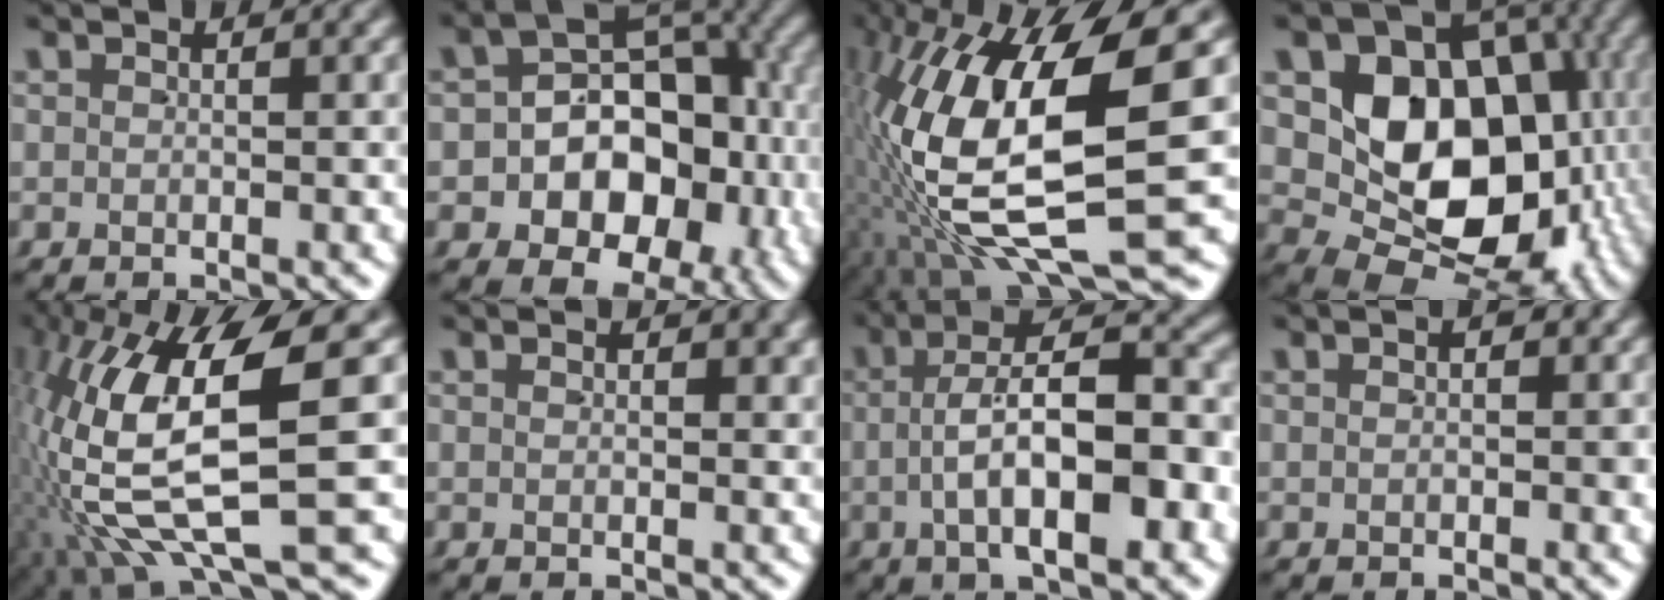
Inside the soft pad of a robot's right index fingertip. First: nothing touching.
{"total": 13.5, "force": [-1.6, 10.3, 8.5], "torque": [-0.149, -0.030, -0.017]}
{"total": 19.0, "force": [0.2, 9.7, 16.3], "torque": [-0.330, -0.032, 0.025]}
{"total": 19.3, "force": [-1.0, 13.7, 13.6], "torque": [-0.236, -0.055, 0.005]}
{"total": 14.7, "force": [0.0, 7.5, 12.6], "torque": [-0.276, -0.034, 0.024]}
{"total": 0.8, "force": [0.5, 0.3, 0.5], "torque": [-0.002, -0.002, 0.007]}
{"total": 9.1, "force": [-1.4, 4.0, 8.1], "torque": [-0.117, -0.003, -0.020]}
{"total": 1.3, "force": [0.2, 0.8, 1.0], "torque": [-0.013, -0.003, 0.001]}